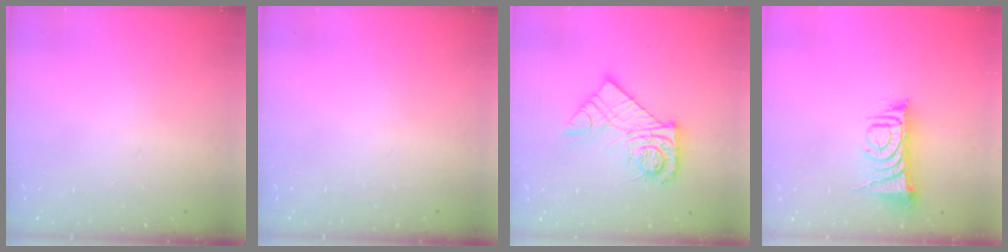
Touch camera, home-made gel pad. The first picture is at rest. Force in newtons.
{"total": 0.0}
{"total": 14.6, "press": 14.6, "slide": 1.4}
{"total": 9.7, "press": 9.6, "slide": 1.2}